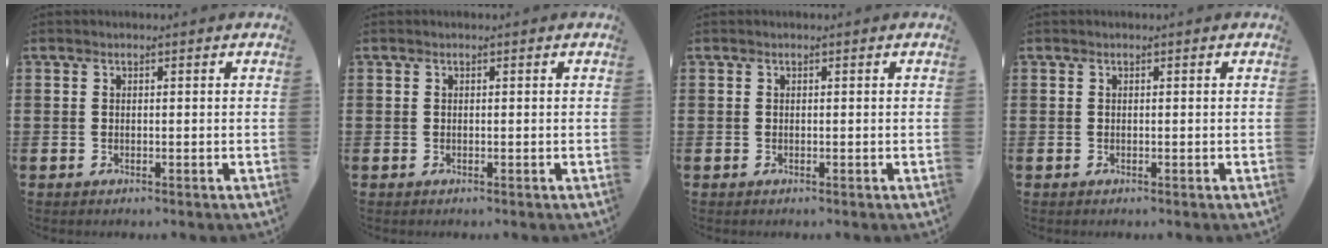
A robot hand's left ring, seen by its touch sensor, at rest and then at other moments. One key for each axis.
{"total": 0.0}
{"total": 0.0}
{"total": 0.0}